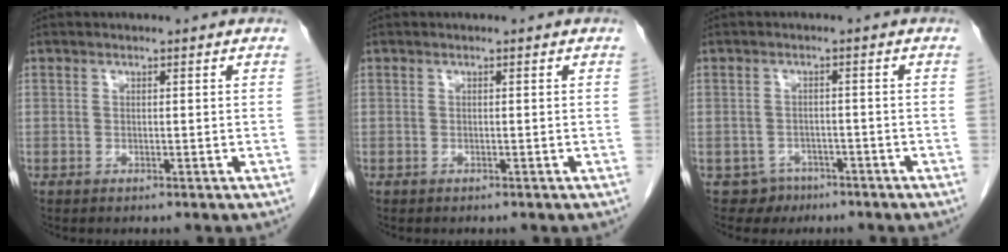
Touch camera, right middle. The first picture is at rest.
{"total": 0.0}
{"total": 3.2, "force": [-2.1, 2.4, -0.1], "torque": [-0.001, 0.010, -0.026]}